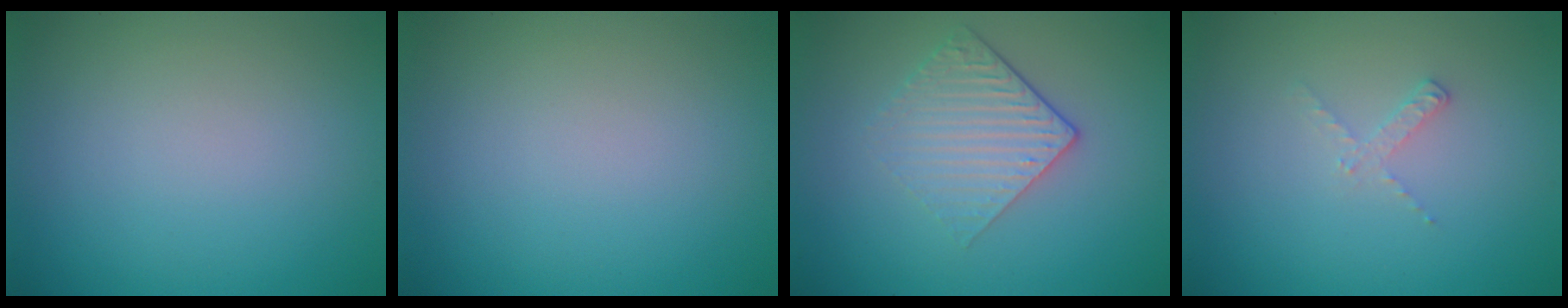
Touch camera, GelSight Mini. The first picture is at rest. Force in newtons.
{"total": 0.0}
{"total": 3.4, "press": 2.6, "slide": 2.3}
{"total": 1.1, "press": 1.1, "slide": 0.2}